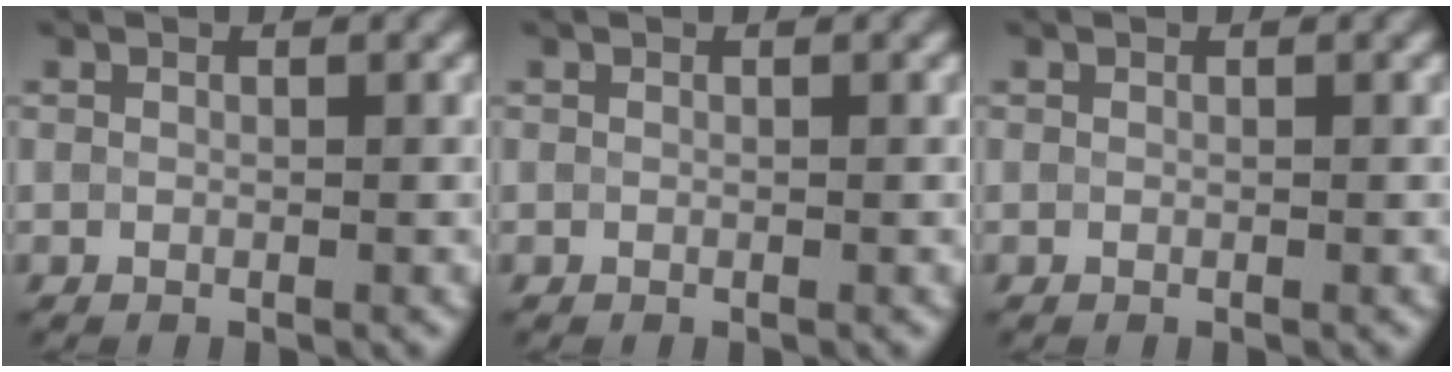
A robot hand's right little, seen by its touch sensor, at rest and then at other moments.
{"total": 0.0}
{"total": 0.0}